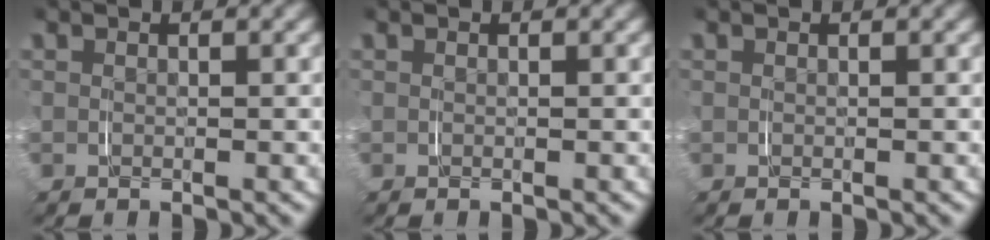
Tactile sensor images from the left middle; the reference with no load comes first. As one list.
[{"total": 0.0}, {"total": 0.0}]